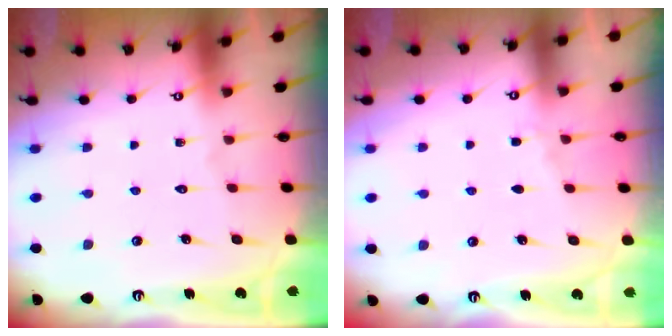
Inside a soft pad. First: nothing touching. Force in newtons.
{"total": 2.8, "press": 2.8, "slide": 0.5}